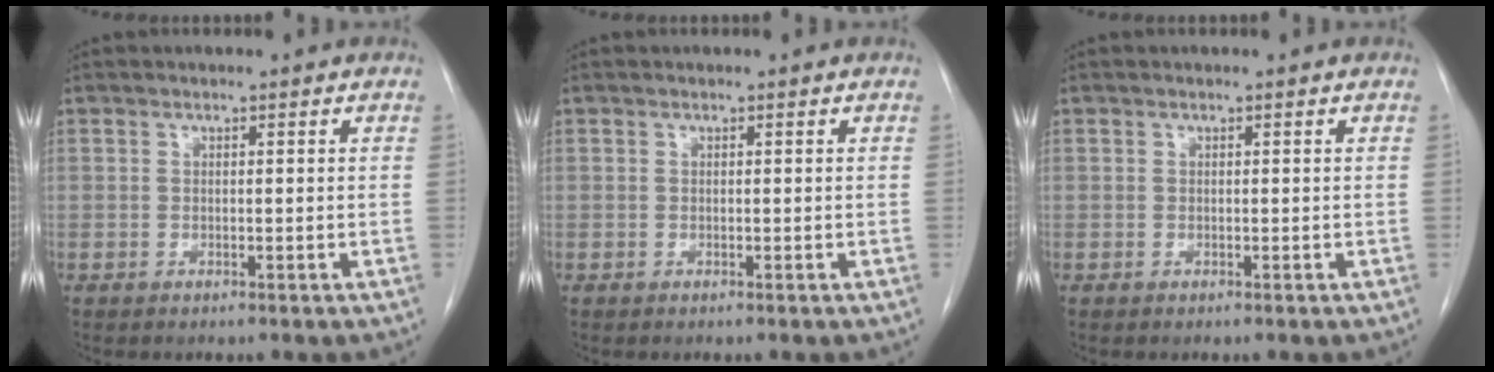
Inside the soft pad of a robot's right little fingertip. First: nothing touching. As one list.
[{"total": 0.0}, {"total": 0.0}]